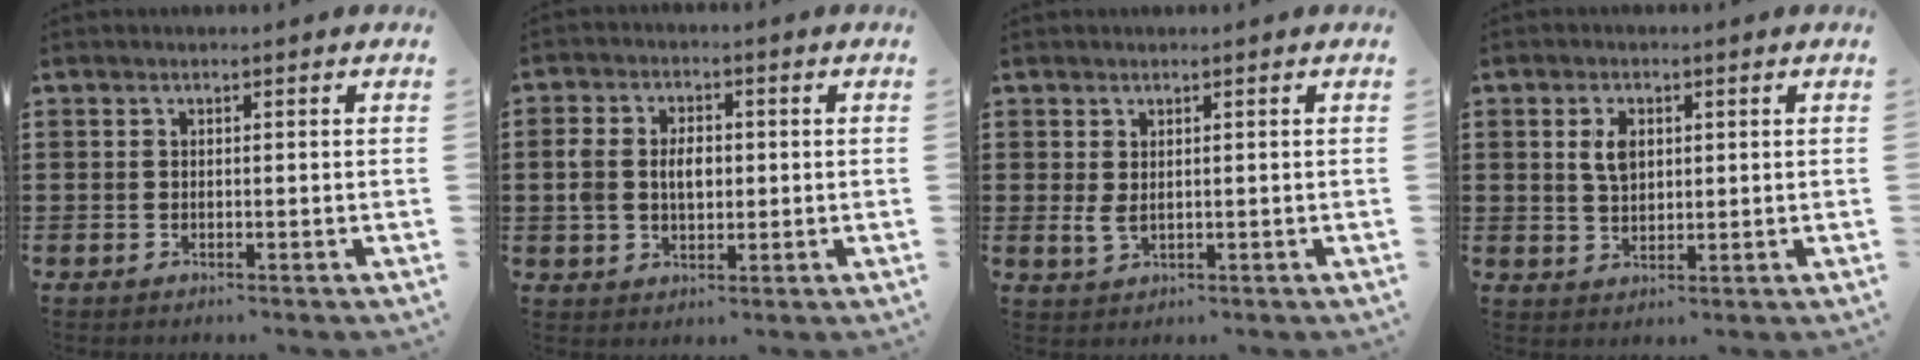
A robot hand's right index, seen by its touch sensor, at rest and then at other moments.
{"total": 4.6, "force": [0.2, 3.2, 3.3], "torque": [-0.079, 0.011, -0.002]}
{"total": 2.0, "force": [0.5, 0.9, 1.7], "torque": [-0.043, -0.002, 0.007]}
{"total": 3.9, "force": [1.0, 2.3, 2.9], "torque": [-0.065, 0.010, 0.017]}